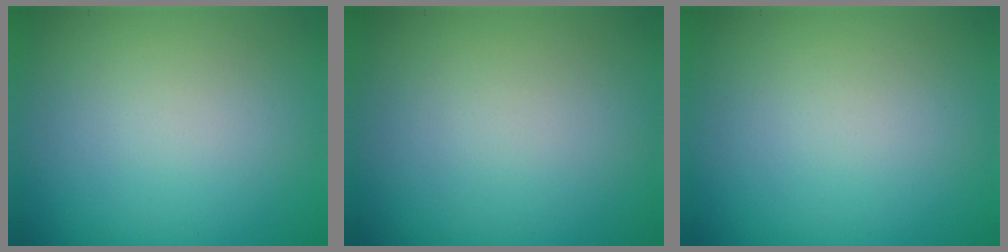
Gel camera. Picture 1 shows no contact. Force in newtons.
{"total": 0.0}
{"total": 0.0}